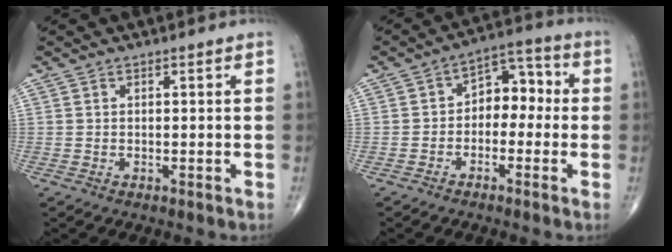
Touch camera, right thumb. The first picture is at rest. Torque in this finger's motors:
{"motor_torque": [-0.23, 0.31, 0.24, 0.09, 0.02]}